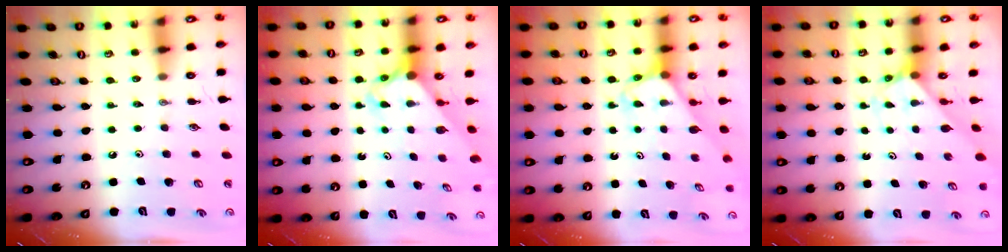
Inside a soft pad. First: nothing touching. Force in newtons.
{"total": 2.8, "press": 2.8, "slide": 0.2}
{"total": 3.1, "press": 3.1, "slide": 0.2}
{"total": 2.0, "press": 2.0, "slide": 0.1}